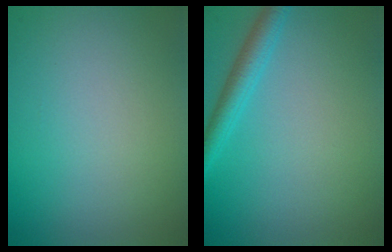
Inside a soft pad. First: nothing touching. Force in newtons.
{"total": 2.5, "press": 2.5, "slide": 0.1}